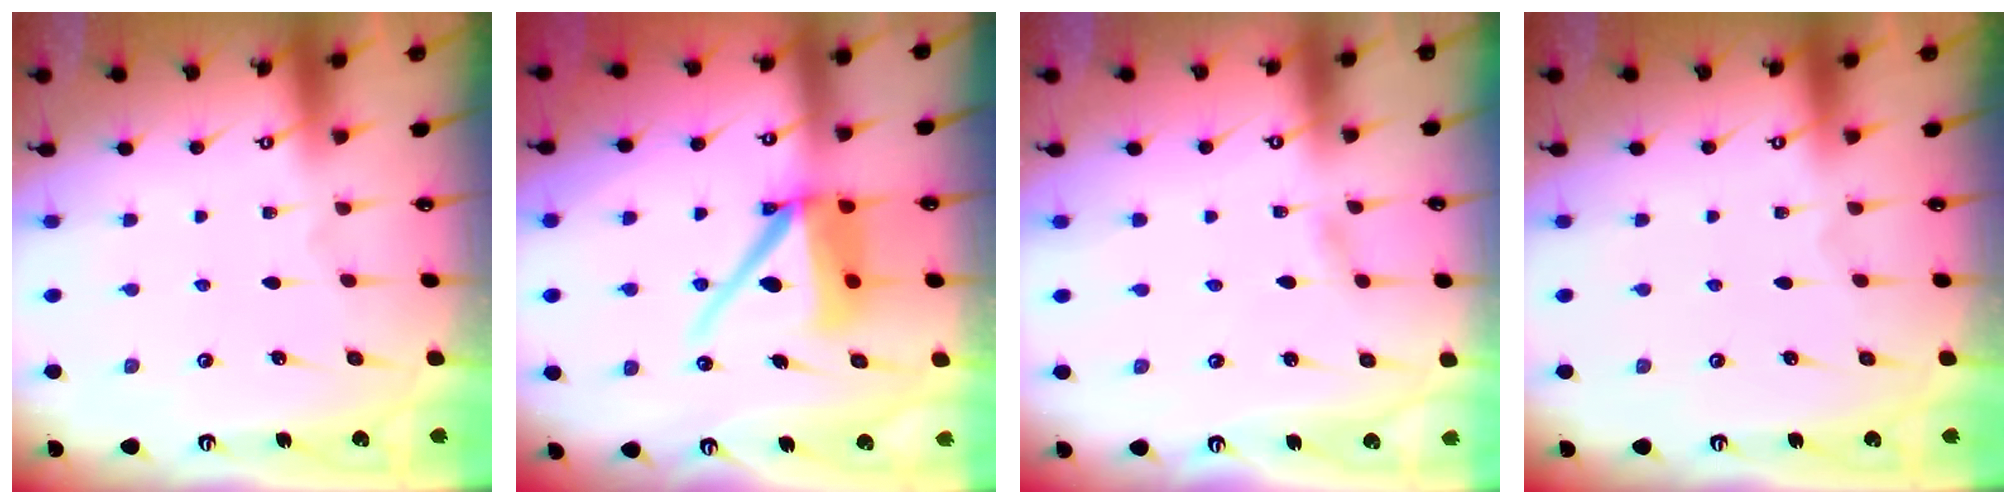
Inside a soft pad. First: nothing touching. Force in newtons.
{"total": 12.9, "press": 12.8, "slide": 1.7}
{"total": 1.4, "press": 1.4, "slide": 0.2}
{"total": 0.0}